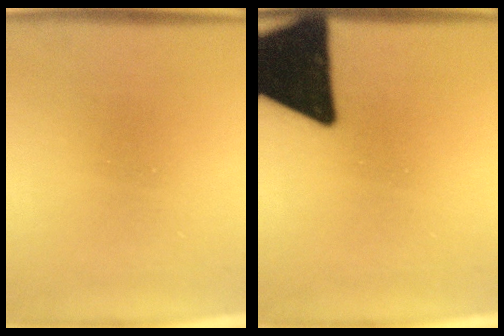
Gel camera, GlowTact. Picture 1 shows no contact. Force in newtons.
{"total": 20.3}